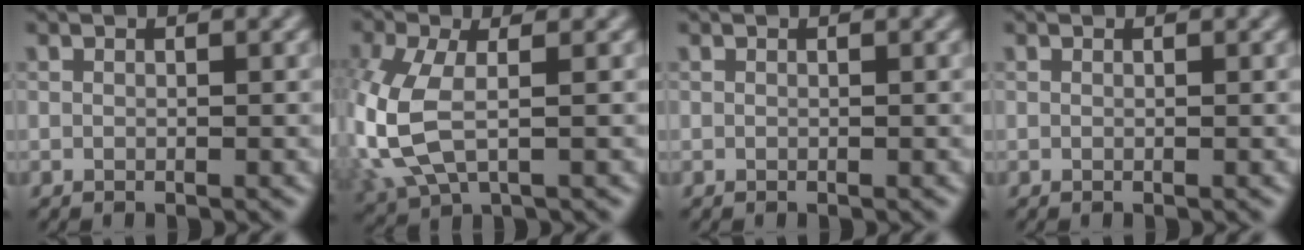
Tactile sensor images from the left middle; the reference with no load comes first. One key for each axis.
{"total": 5.7, "fx": -0.2, "fy": 3.0, "fz": 4.9, "tx": -0.136, "ty": -0.007, "tz": -0.003}
{"total": 0.0}
{"total": 0.0}